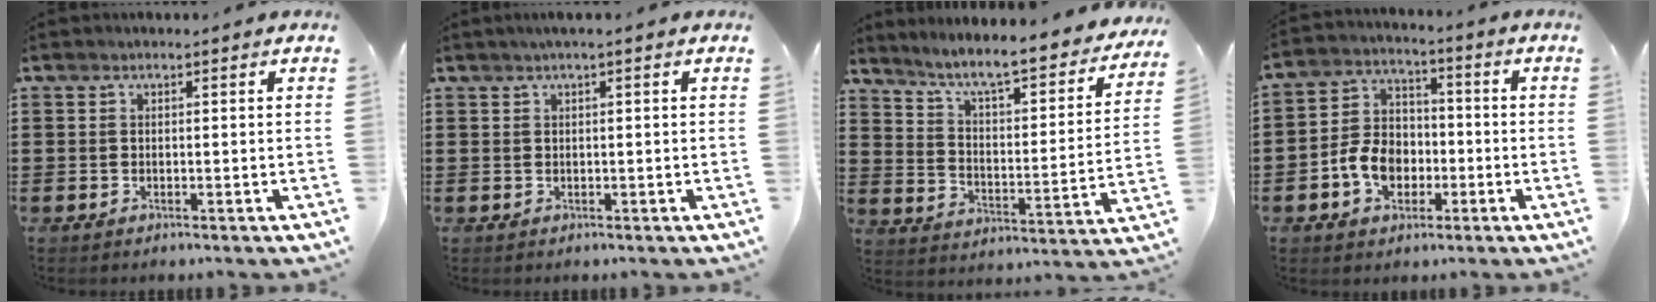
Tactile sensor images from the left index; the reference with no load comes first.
{"total": 1.0, "force": [0.2, -0.1, 1.0], "torque": [-0.015, -0.003, 0.004]}
{"total": 6.4, "force": [5.6, -0.5, 3.2], "torque": [-0.084, -0.048, 0.086]}
{"total": 7.9, "force": [-2.7, 5.9, 4.4], "torque": [-0.109, 0.015, -0.053]}